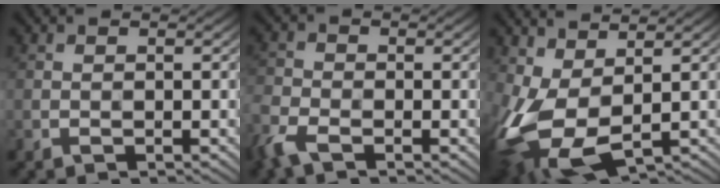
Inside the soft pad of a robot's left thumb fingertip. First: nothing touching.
{"total": 4.7, "force": [-3.3, 2.0, 2.7], "torque": [-0.071, -0.015, -0.073]}
{"total": 11.3, "force": [-0.4, 6.6, 9.2], "torque": [-0.236, -0.037, 0.019]}